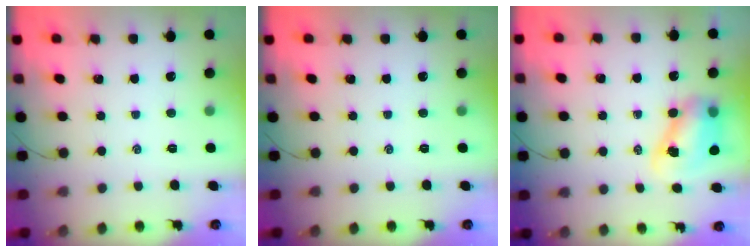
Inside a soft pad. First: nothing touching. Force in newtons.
{"total": 0.0}
{"total": 9.6, "press": 9.5, "slide": 1.9}